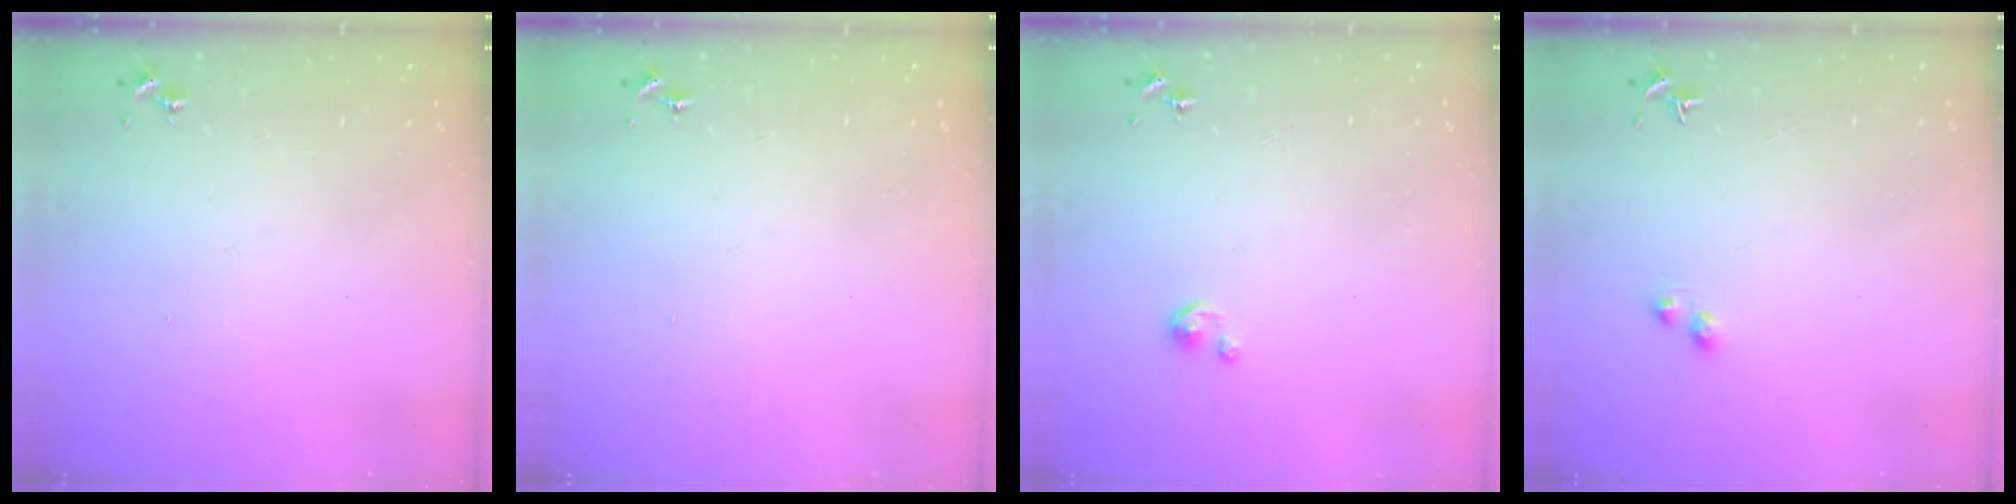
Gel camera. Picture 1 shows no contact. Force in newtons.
{"total": 0.0}
{"total": 2.4, "press": 2.4, "slide": 0.3}
{"total": 3.2, "press": 3.1, "slide": 0.6}